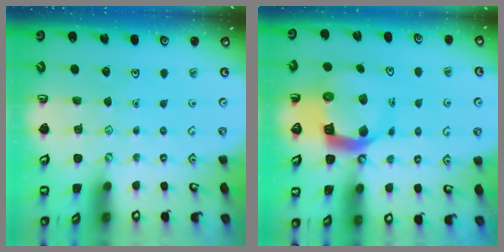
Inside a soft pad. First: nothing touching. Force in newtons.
{"total": 11.9, "press": 11.8, "slide": 1.4}